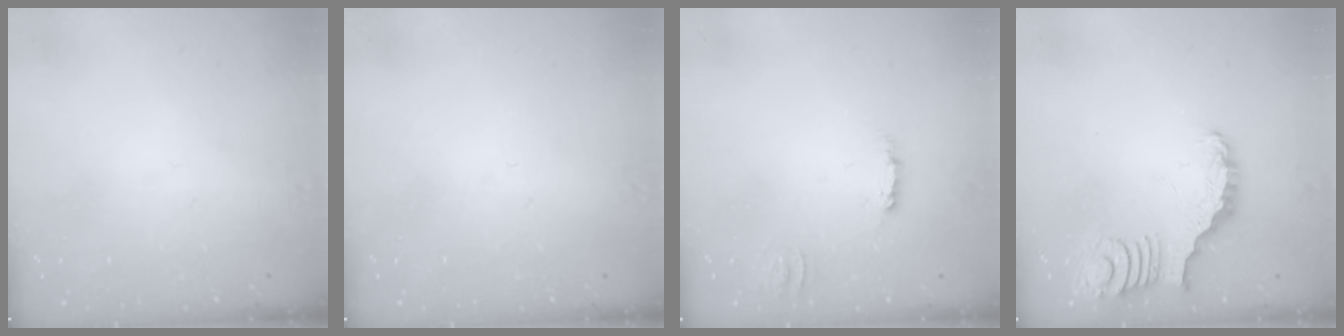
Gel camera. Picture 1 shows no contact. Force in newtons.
{"total": 0.0}
{"total": 3.5, "press": 3.5, "slide": 0.1}
{"total": 3.2, "press": 3.1, "slide": 0.7}